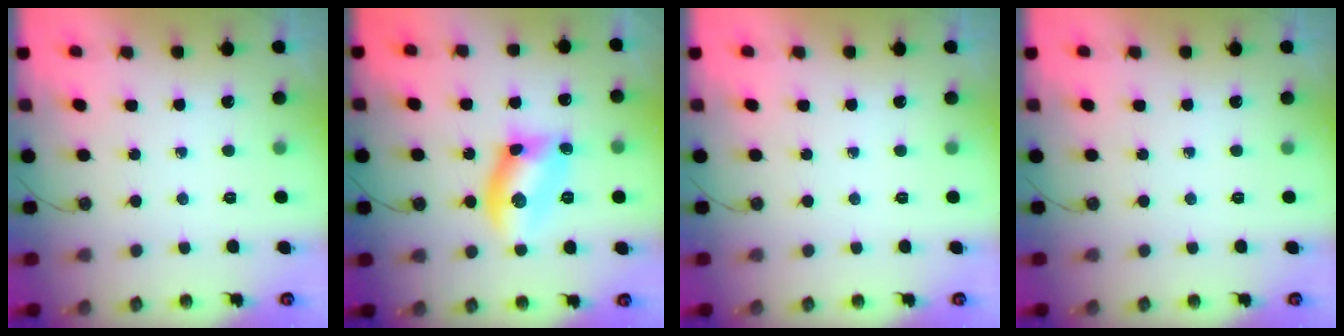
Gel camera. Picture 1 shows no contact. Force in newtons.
{"total": 10.7, "press": 10.7, "slide": 0.7}
{"total": 0.0}
{"total": 0.0}